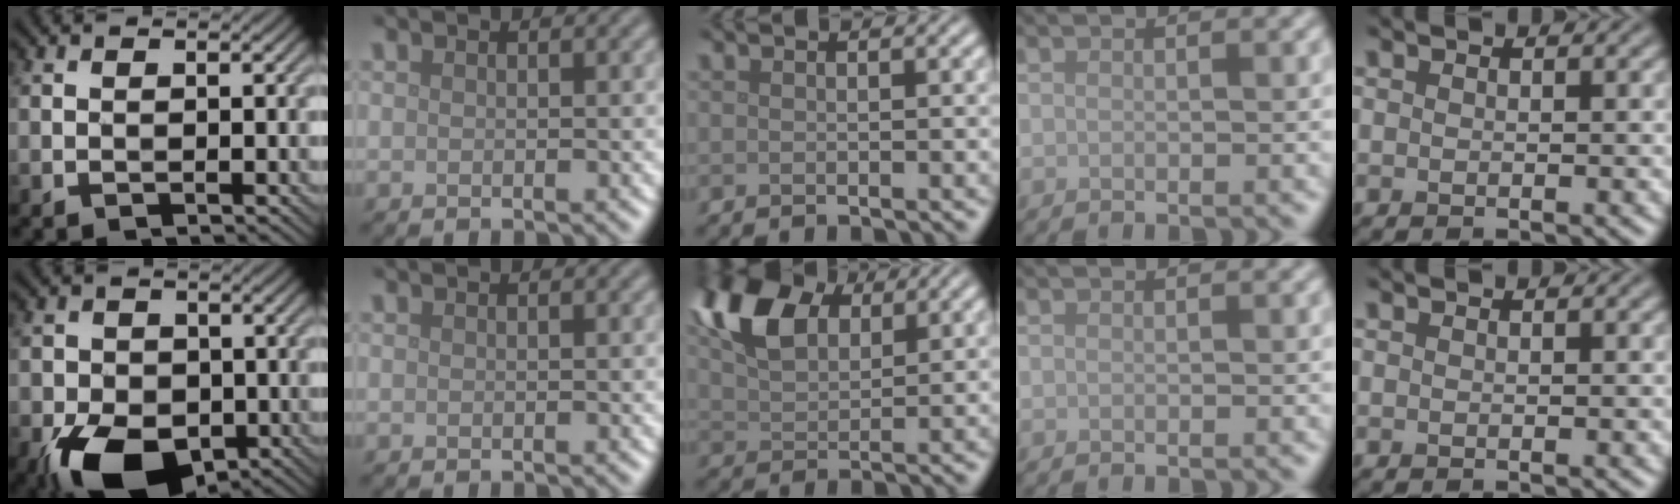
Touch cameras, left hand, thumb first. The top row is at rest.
{"thumb": {"total": 11.6, "force": [-5.4, 7.5, 7.1], "torque": [-0.123, -0.038, -0.094]}, "middle": {"total": 8.2, "force": [4.2, 4.8, 5.2], "torque": [-0.124, 0.018, 0.080]}}